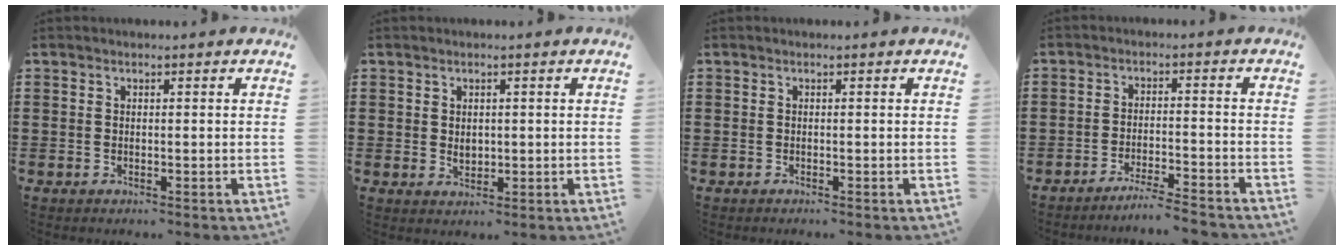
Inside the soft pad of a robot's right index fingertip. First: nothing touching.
{"total": 1.6, "force": [0.2, 1.1, 1.1], "torque": [-0.024, 0.004, 0.005]}
{"total": 0.0}
{"total": 4.1, "force": [-3.9, -0.7, 1.2], "torque": [-0.022, -0.008, -0.078]}